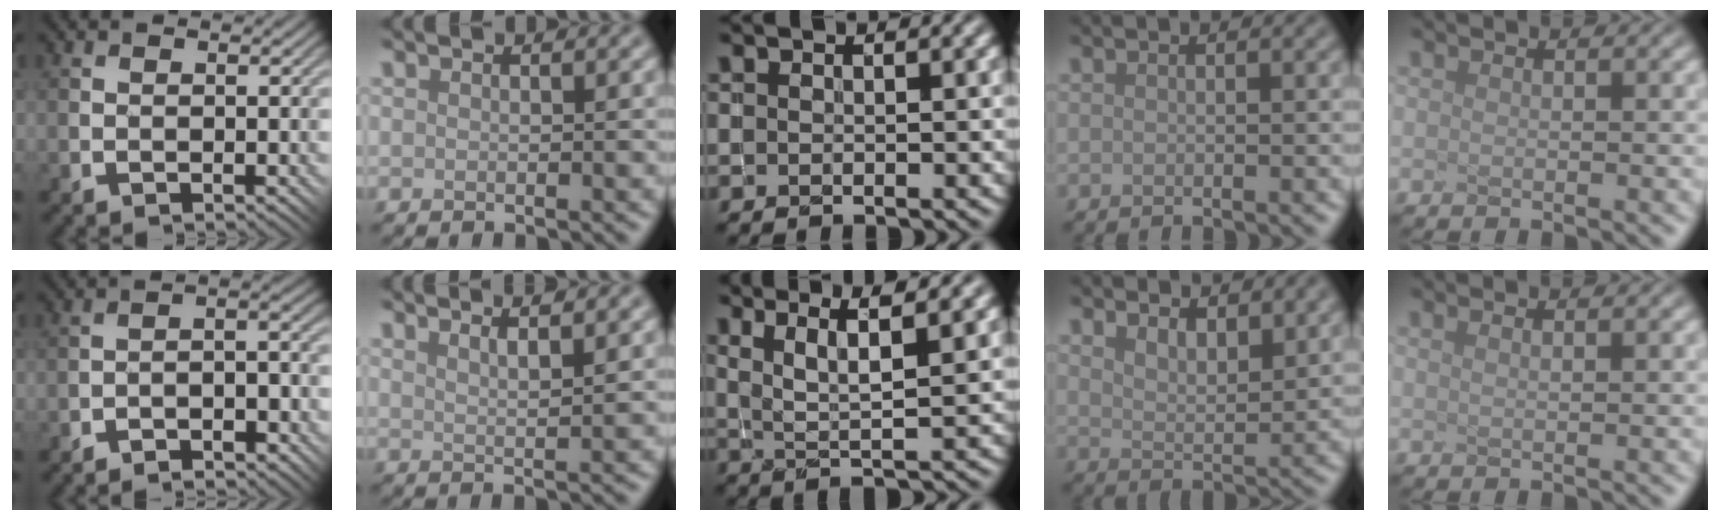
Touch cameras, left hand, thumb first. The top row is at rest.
{"thumb": {"total": 4.0, "force": [-3.3, 1.0, 2.1], "torque": [-0.025, 0.012, -0.064]}, "index": {"total": 3.6, "force": [2.7, 1.1, 2.2], "torque": [-0.004, 0.018, 0.011]}, "middle": {"total": 4.5, "force": [2.3, 0.8, 3.7], "torque": [-0.065, 0.001, 0.042]}, "ring": {"total": 4.4, "force": [3.6, 1.4, 2.2], "torque": [-0.040, -0.002, 0.053]}, "little": {"total": 0.6, "force": [0.4, 0.1, 0.5], "torque": [-0.005, 0.004, 0.003]}}